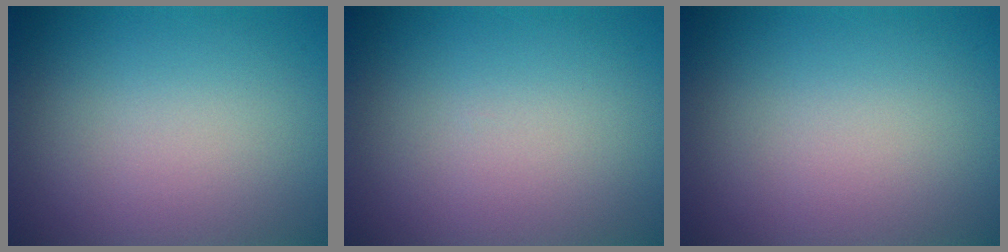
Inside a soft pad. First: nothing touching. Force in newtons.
{"total": 0.0}
{"total": 0.0}